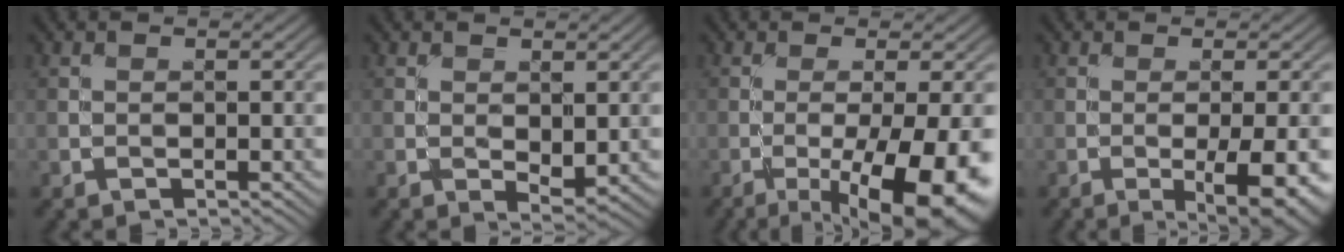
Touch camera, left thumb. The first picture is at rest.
{"total": 2.3, "force": [0.1, 1.2, 1.9], "torque": [-0.031, -0.008, 0.005]}
{"total": 13.1, "force": [-5.6, 3.3, 11.4], "torque": [-0.170, -0.014, -0.077]}
{"total": 7.0, "force": [-2.4, 1.8, 6.3], "torque": [-0.092, -0.005, -0.022]}